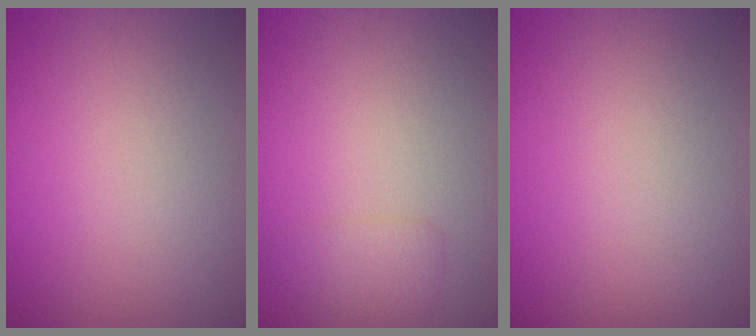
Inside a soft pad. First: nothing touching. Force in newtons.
{"total": 1.6, "press": 1.6, "slide": 0.0}
{"total": 0.0}